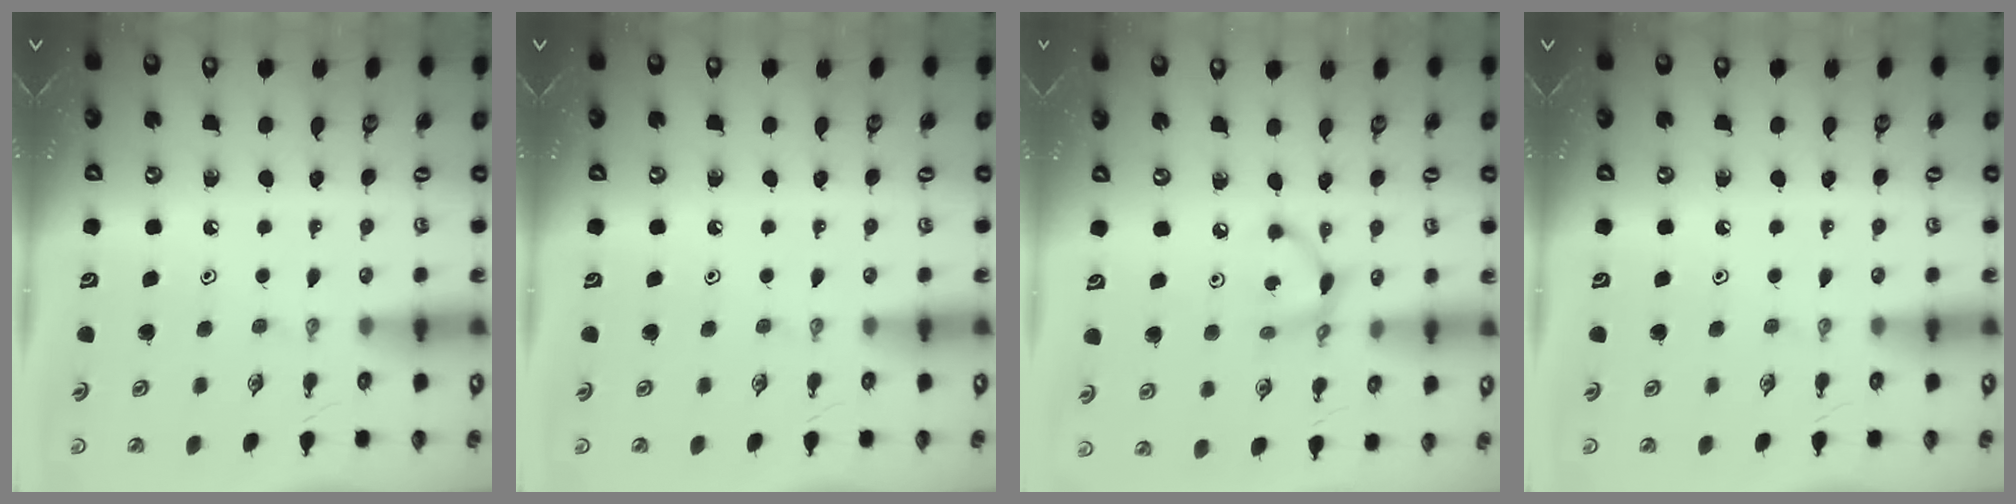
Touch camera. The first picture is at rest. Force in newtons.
{"total": 0.0}
{"total": 7.0, "press": 7.0, "slide": 0.2}
{"total": 0.0}